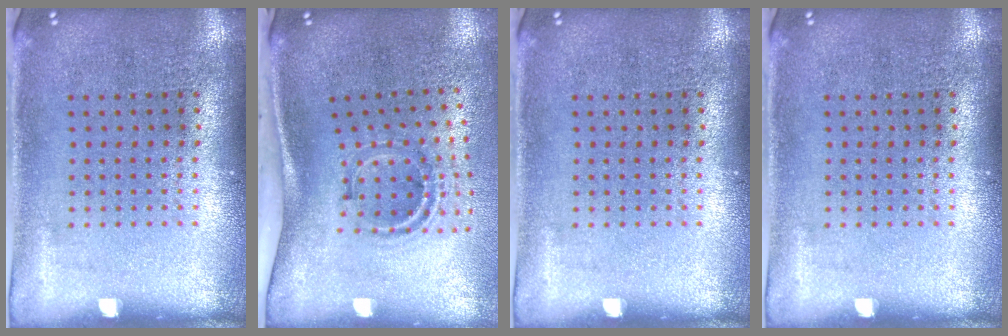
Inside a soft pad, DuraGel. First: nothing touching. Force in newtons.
{"total": 1.4, "press": 1.0, "slide": 1.0}
{"total": 0.0}
{"total": 0.0}